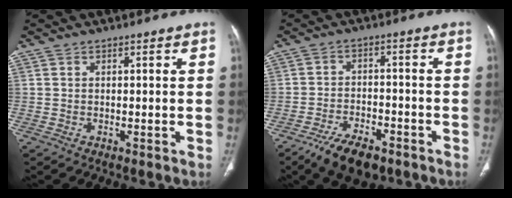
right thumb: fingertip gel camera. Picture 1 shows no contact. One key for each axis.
{"total": 9.6, "fx": -6.7, "fy": 4.2, "fz": 5.4, "tx": -0.086, "ty": 0.027, "tz": -0.111}